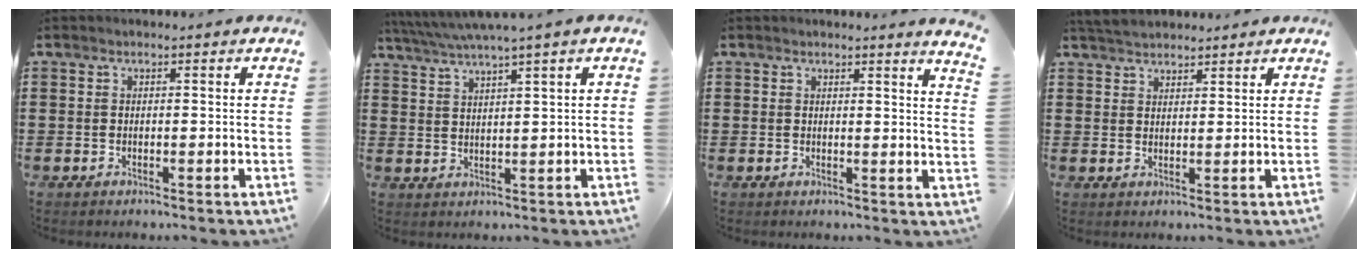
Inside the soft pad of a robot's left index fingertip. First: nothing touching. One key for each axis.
{"total": 2.9, "fx": 2.3, "fy": -0.7, "fz": 1.6, "tx": -0.039, "ty": -0.011, "tz": 0.037}
{"total": 2.1, "fx": 1.9, "fy": -0.5, "fz": 0.7, "tx": -0.010, "ty": -0.011, "tz": 0.035}
{"total": 3.3, "fx": 3.2, "fy": 1.0, "fz": 0.3, "tx": -0.016, "ty": 0.000, "tz": 0.061}